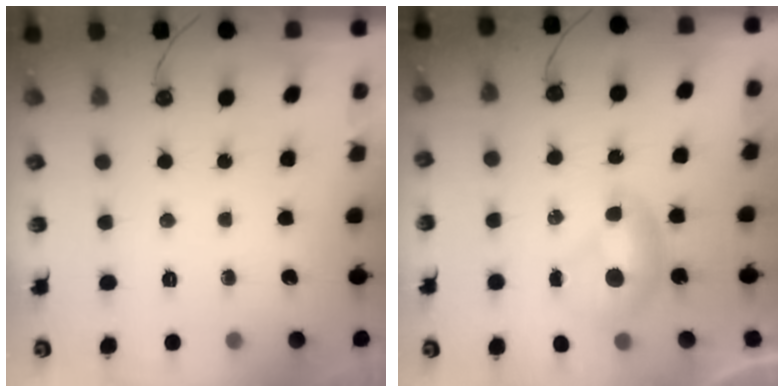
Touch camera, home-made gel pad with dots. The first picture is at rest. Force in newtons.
{"total": 0.0}